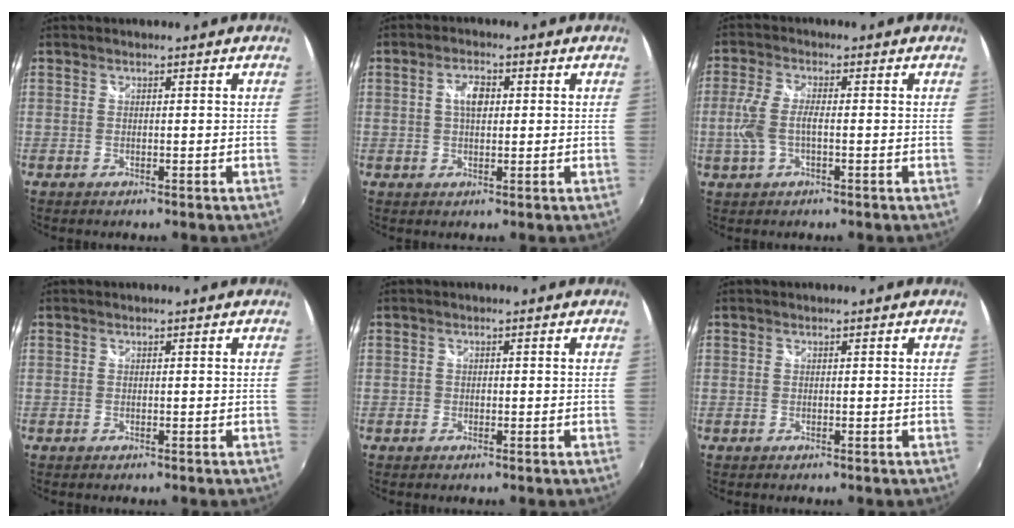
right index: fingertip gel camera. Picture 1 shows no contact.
{"total": 3.8, "force": [0.6, 2.1, 3.1], "torque": [-0.058, 0.009, 0.010]}
{"total": 6.0, "force": [-1.0, 2.4, 5.4], "torque": [-0.120, 0.000, -0.018]}
{"total": 0.0}
{"total": 0.9, "force": [-0.4, 0.7, 0.2], "torque": [-0.004, -0.003, -0.008]}
{"total": 0.0}